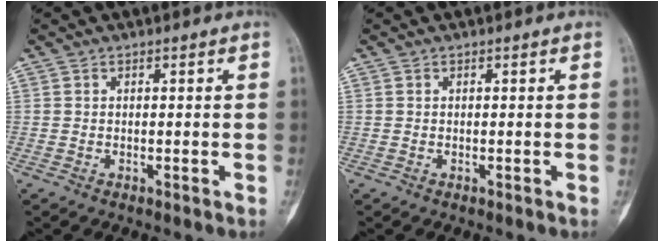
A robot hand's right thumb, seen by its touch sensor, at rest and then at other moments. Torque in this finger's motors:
{"motor_torque": [0.00, 0.00, 0.12, -0.06, 0.03]}